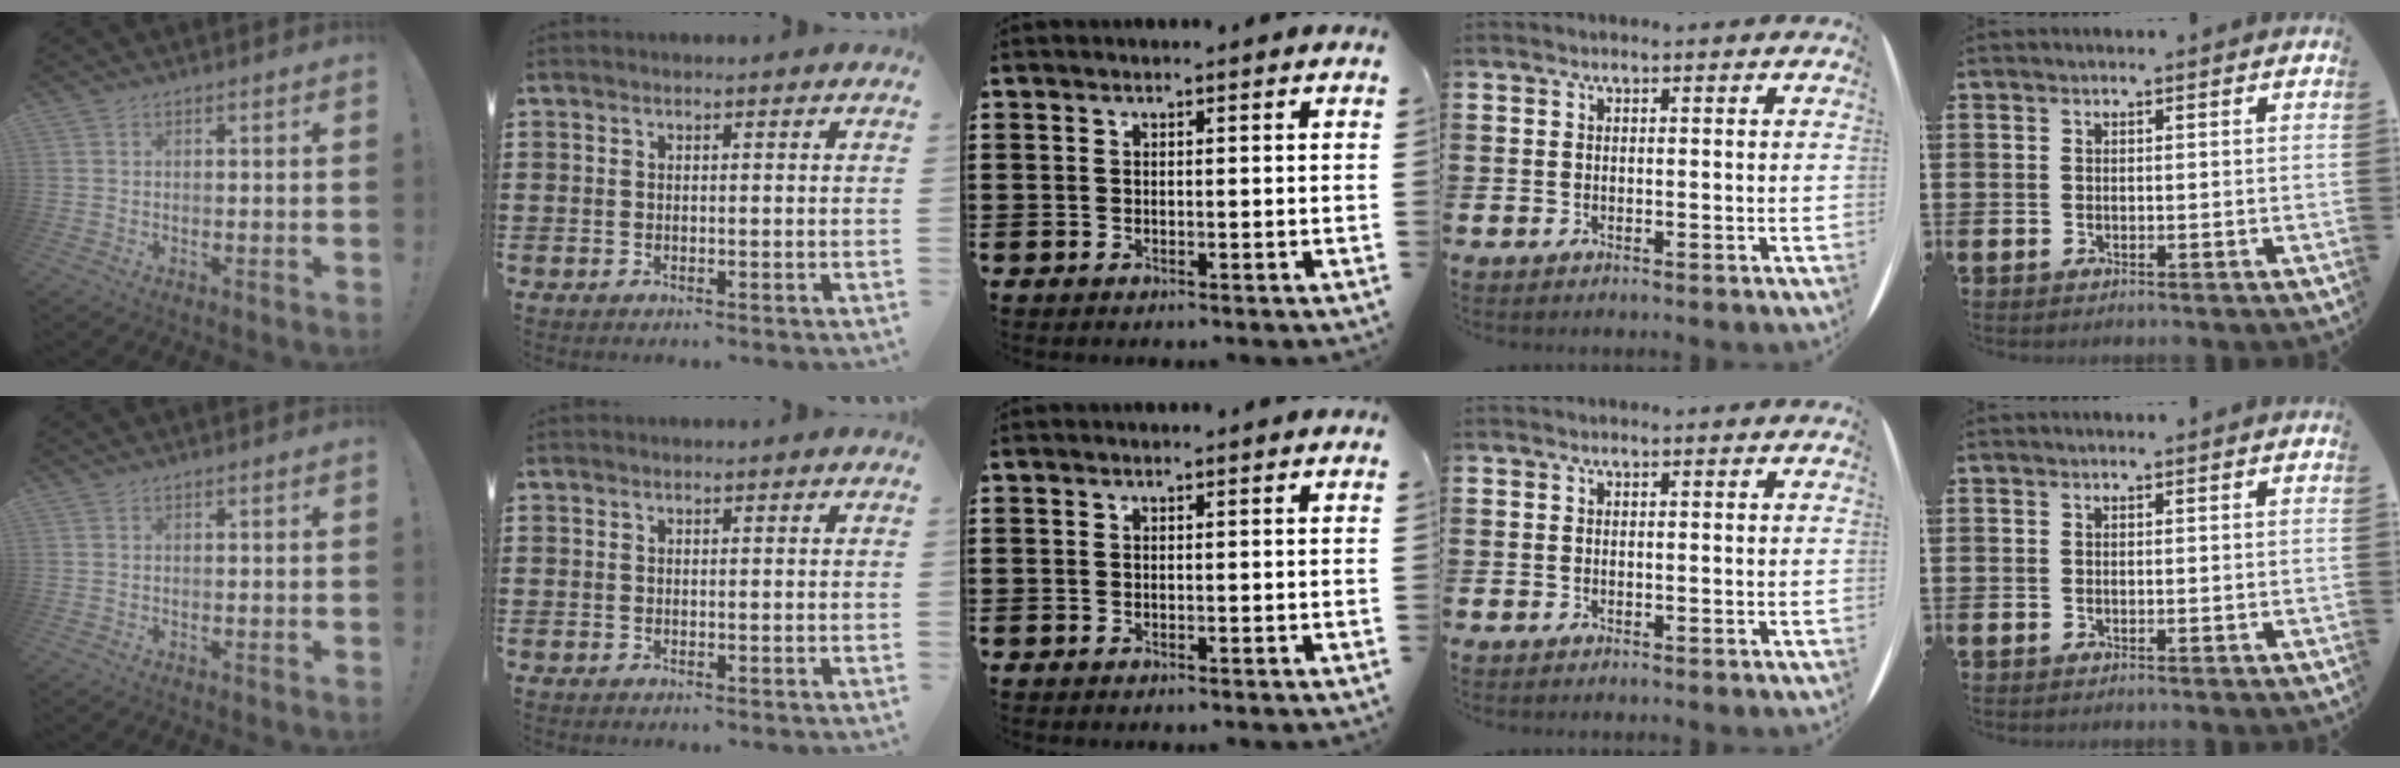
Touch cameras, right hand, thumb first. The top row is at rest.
{}